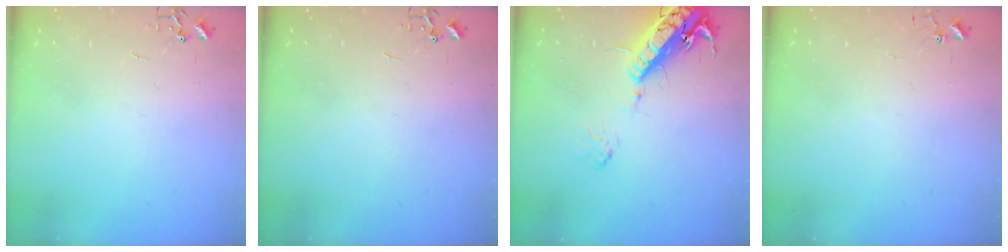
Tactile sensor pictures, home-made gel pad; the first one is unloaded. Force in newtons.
{"total": 0.0}
{"total": 16.4, "press": 15.9, "slide": 3.8}
{"total": 4.8, "press": 4.8, "slide": 0.2}